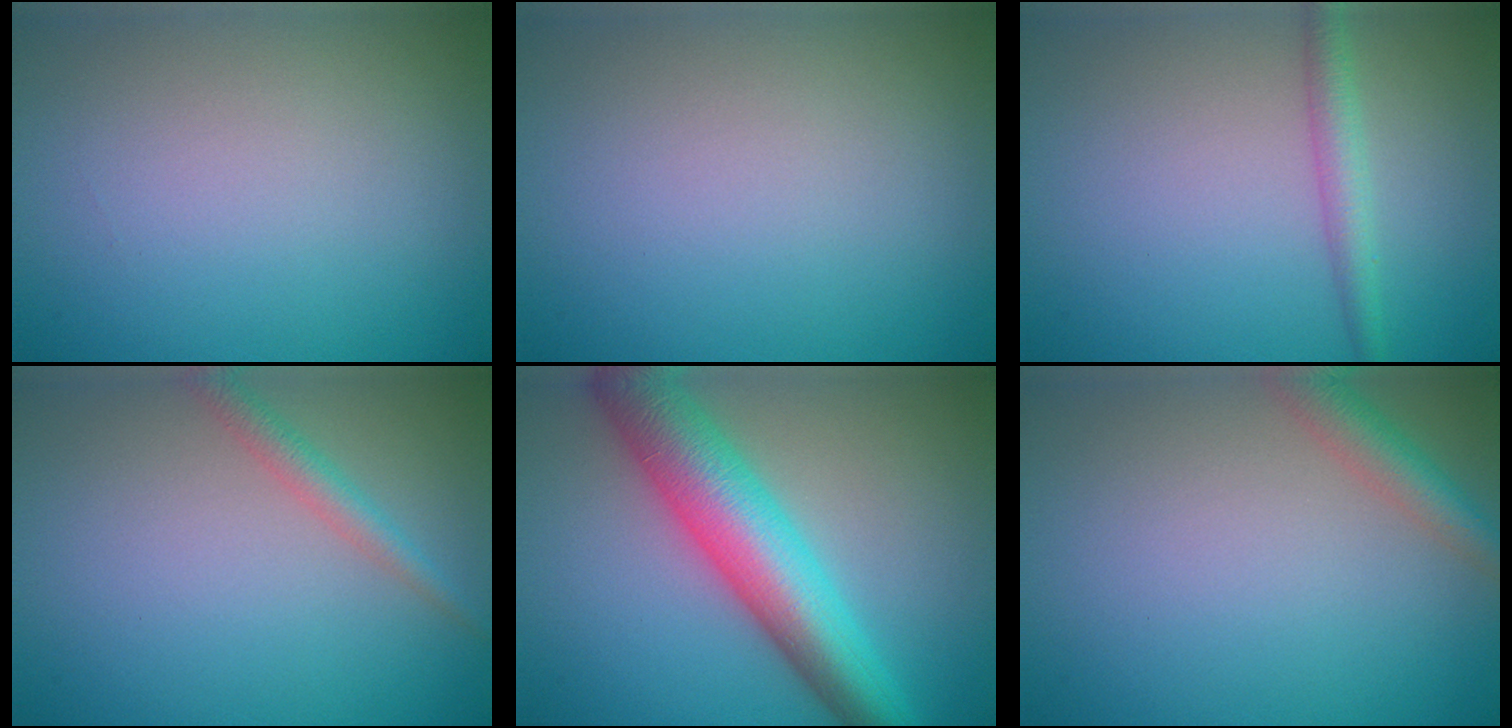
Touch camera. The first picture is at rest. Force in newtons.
{"total": 0.0}
{"total": 2.3, "press": 2.3, "slide": 0.1}
{"total": 2.0, "press": 2.0, "slide": 0.0}
{"total": 9.0, "press": 9.0, "slide": 0.2}
{"total": 2.9, "press": 2.9, "slide": 0.1}